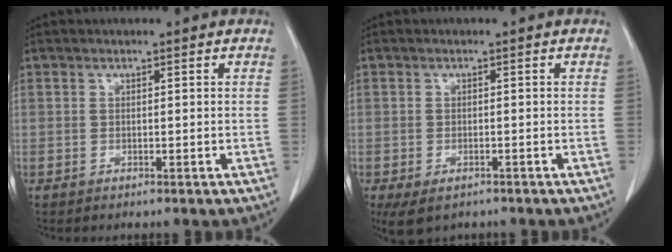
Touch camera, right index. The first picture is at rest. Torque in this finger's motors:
{"motor_torque": [0.59, -0.52, 0.20, 0.06]}